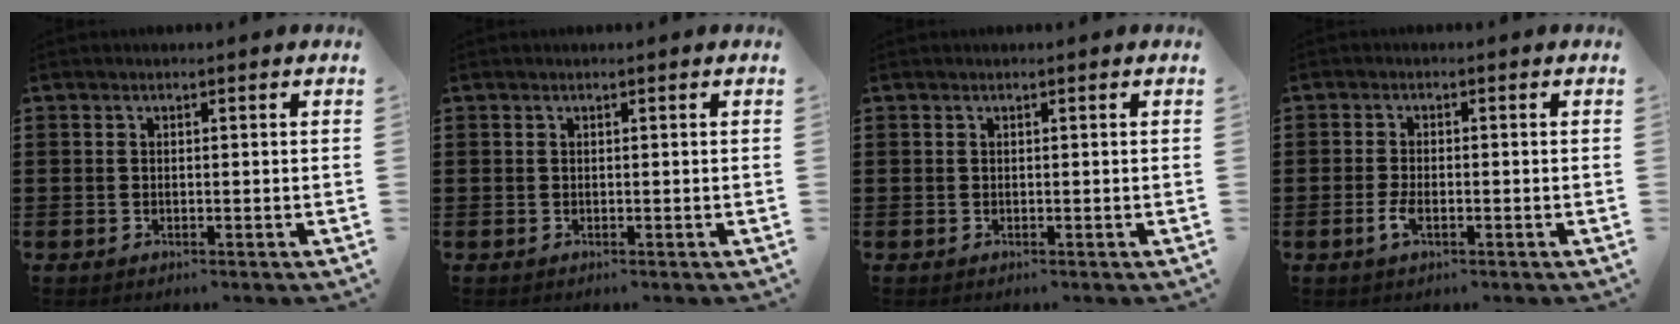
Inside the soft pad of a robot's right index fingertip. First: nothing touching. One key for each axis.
{"total": 0.0}
{"total": 0.0}
{"total": 2.6, "fx": -1.0, "fy": 0.8, "fz": 2.3, "tx": -0.057, "ty": -0.007, "tz": -0.022}